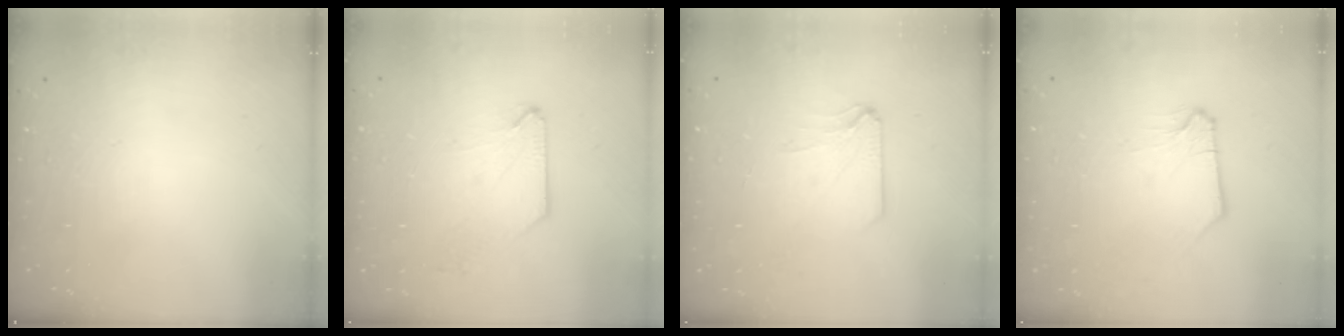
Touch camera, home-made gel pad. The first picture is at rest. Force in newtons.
{"total": 0.7, "press": 0.7, "slide": 0.1}
{"total": 0.0}
{"total": 0.9, "press": 0.8, "slide": 0.2}